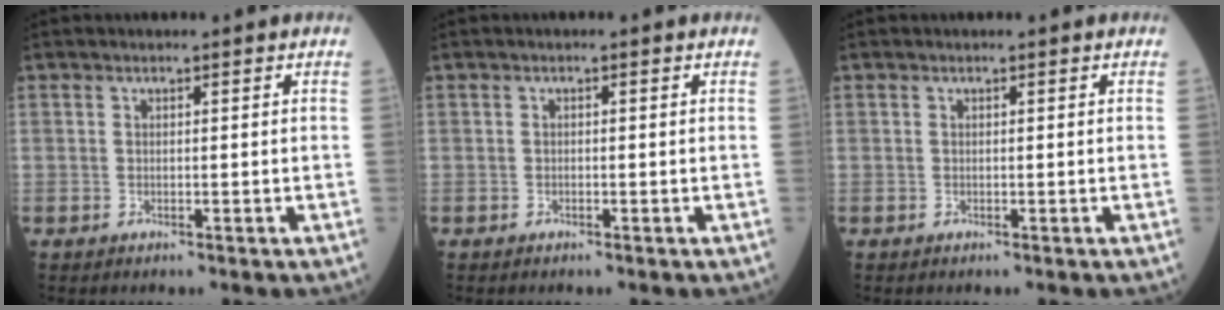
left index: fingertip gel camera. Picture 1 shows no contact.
{"total": 0.0}
{"total": 0.0}